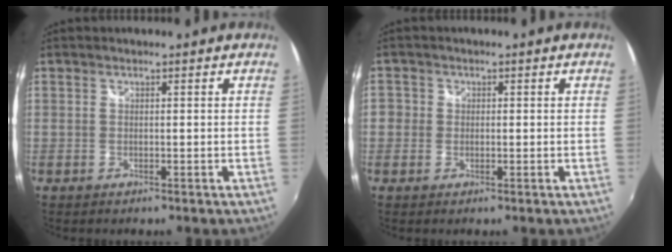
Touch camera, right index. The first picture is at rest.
{"total": 2.8, "force": [-0.7, 2.6, 0.7], "torque": [-0.014, -0.001, -0.019]}